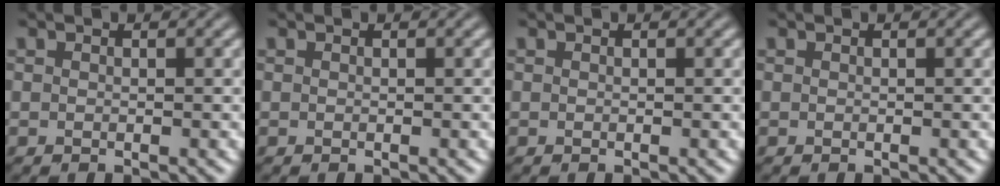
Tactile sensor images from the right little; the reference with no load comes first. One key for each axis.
{"total": 0.0}
{"total": 0.0}
{"total": 0.0}